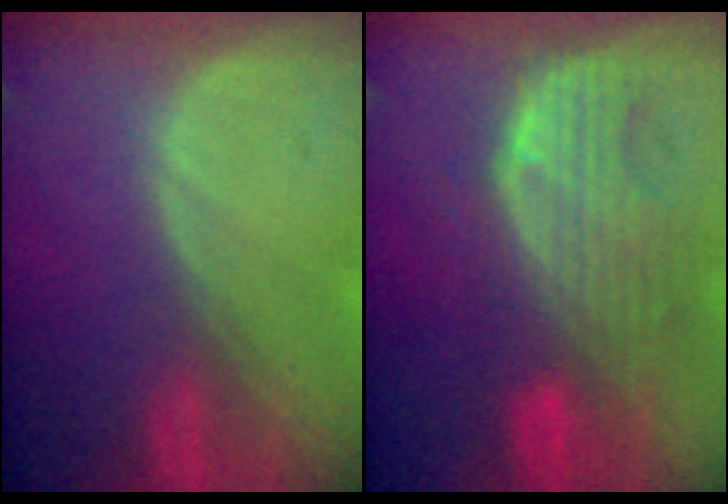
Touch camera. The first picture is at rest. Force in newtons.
{"total": 9.9, "press": 8.6, "slide": 4.8}